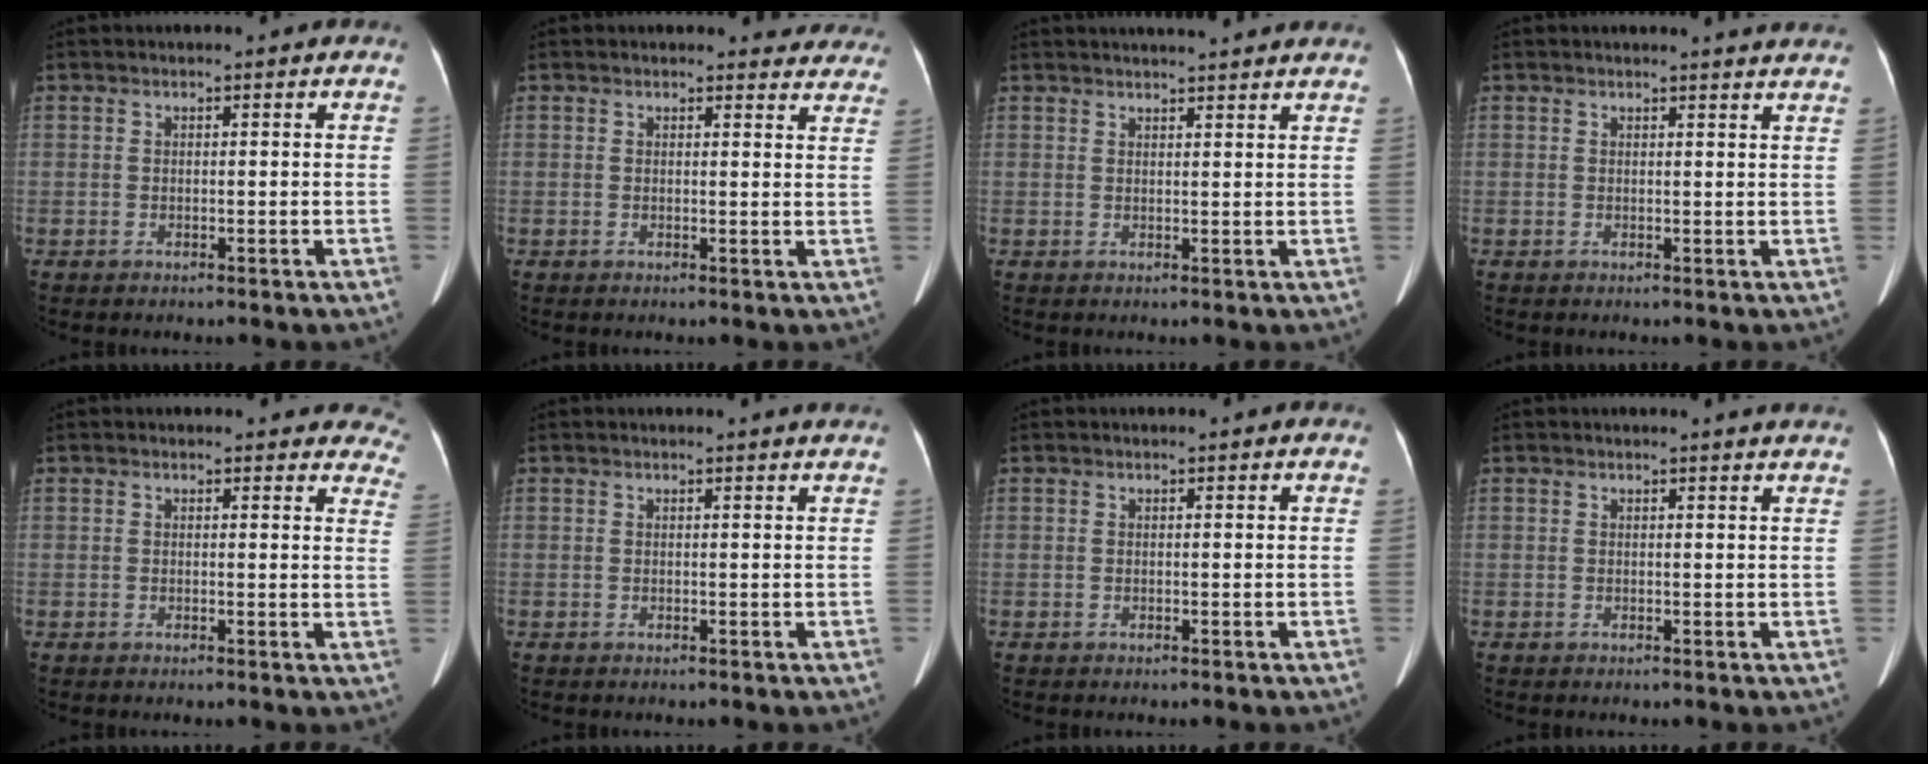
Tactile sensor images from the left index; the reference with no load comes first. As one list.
[{"total": 7.1, "force": [6.8, 2.0, 0.5], "torque": [0.030, -0.015, 0.042]}, {"total": 8.8, "force": [8.1, 0.4, 3.4], "torque": [-0.047, 0.026, 0.093]}, {"total": 4.7, "force": [4.5, -0.2, 1.2], "torque": [-0.016, -0.004, 0.034]}, {"total": 12.0, "force": [11.3, 3.4, 2.2], "torque": [0.023, -0.044, 0.085]}, {"total": 2.1, "force": [2.0, -0.4, 0.5], "torque": [-0.013, -0.004, 0.018]}, {"total": 0.9, "force": [0.9, 0.1, 0.3], "torque": [-0.010, 0.005, 0.010]}, {"total": 3.6, "force": [3.4, -0.3, 1.1], "torque": [-0.016, -0.001, 0.027]}]